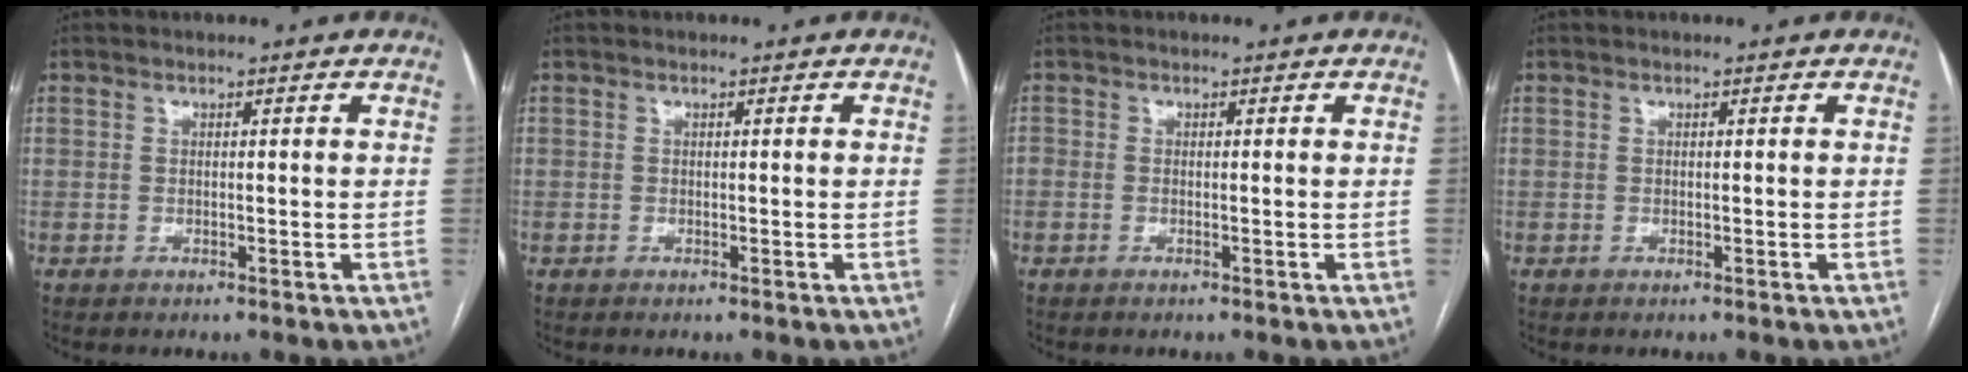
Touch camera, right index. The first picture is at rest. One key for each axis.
{"total": 0.0}
{"total": 0.6, "fx": -0.2, "fy": 0.3, "fz": 0.5, "tx": -0.010, "ty": 0.000, "tz": -0.003}
{"total": 0.0}